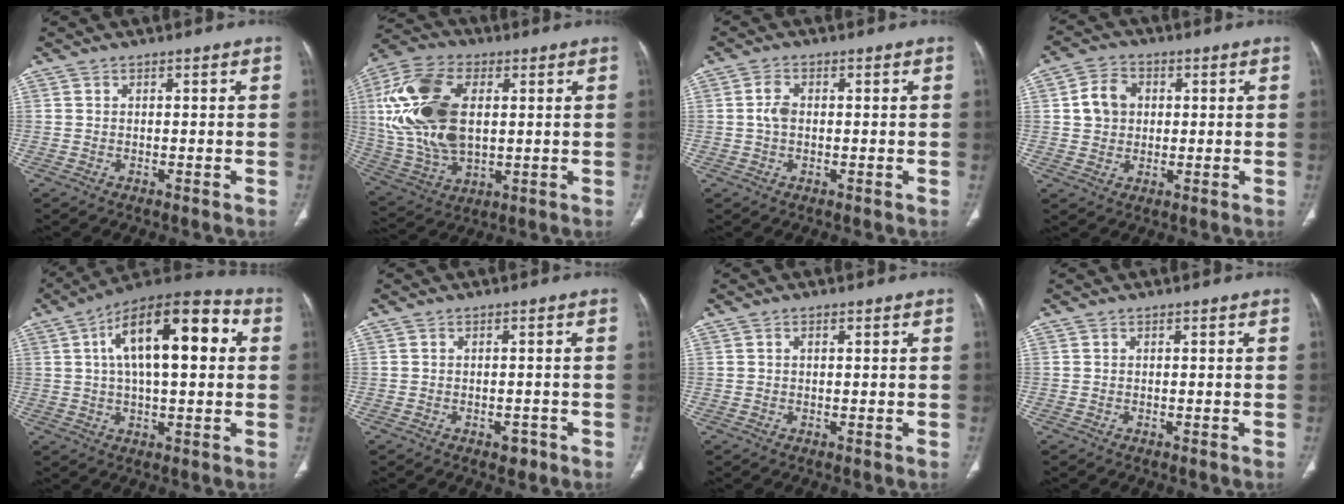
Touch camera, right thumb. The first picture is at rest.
{"total": 20.4, "force": [3.2, 11.9, 16.2], "torque": [-0.337, -0.002, 0.064]}
{"total": 2.7, "force": [0.0, 1.6, 2.1], "torque": [-0.047, 0.004, -0.005]}
{"total": 6.9, "force": [1.2, 5.7, 3.7], "torque": [-0.049, 0.006, 0.018]}
{"total": 18.9, "force": [4.2, 8.0, 16.6], "torque": [-0.240, 0.023, 0.056]}
{"total": 2.0, "force": [-1.1, 1.3, 1.1], "torque": [-0.006, 0.004, -0.009]}
{"total": 0.8, "force": [0.3, 0.4, 0.6], "torque": [-0.013, 0.002, 0.005]}
{"total": 0.0}